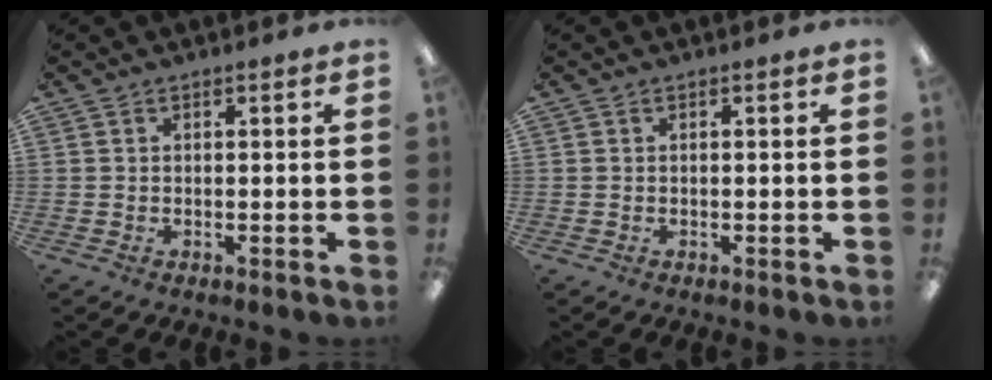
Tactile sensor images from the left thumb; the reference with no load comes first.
{"total": 0.0}